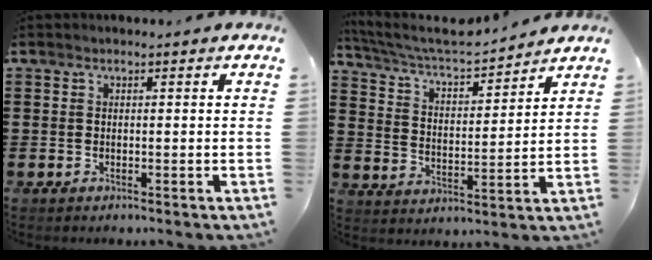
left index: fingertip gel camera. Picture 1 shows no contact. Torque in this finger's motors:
{"motor_torque": [0.34, -0.31, 0.23, 0.08]}